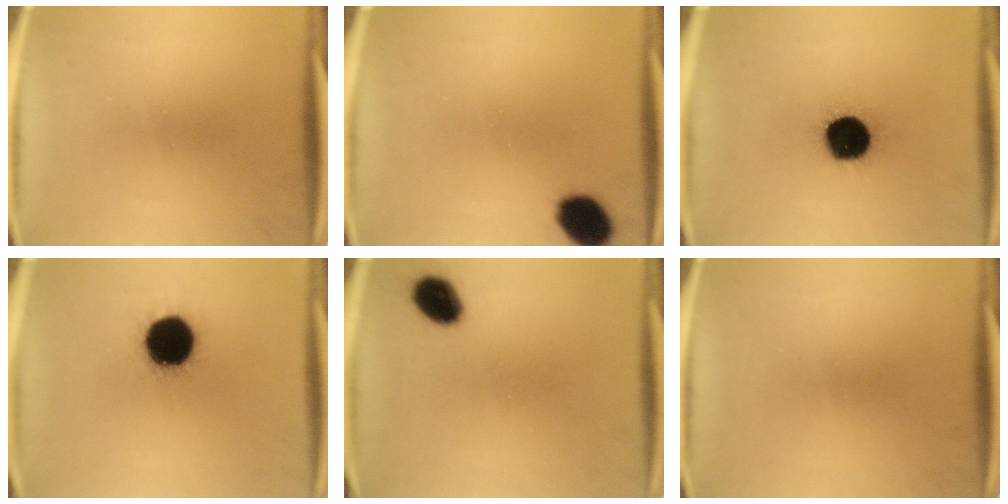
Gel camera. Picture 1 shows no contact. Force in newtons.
{"total": 8.8}
{"total": 17.6}
{"total": 19.1}
{"total": 7.4}
{"total": 0.0}